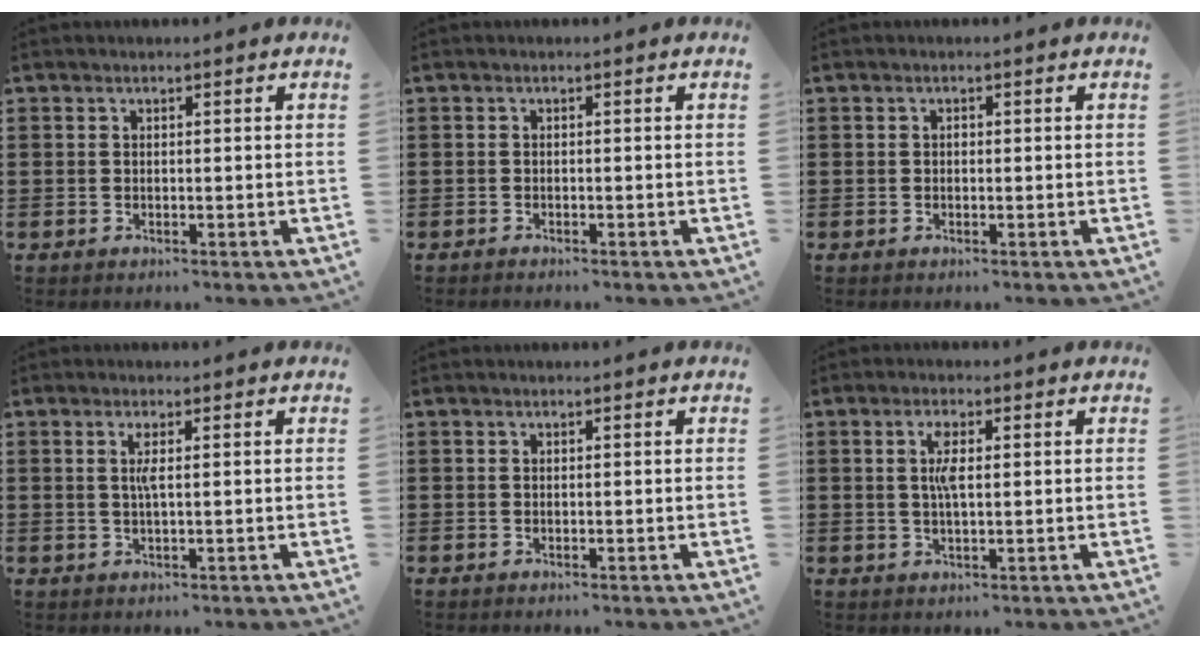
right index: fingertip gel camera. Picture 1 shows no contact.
{"total": 0.6, "force": [-0.6, 0.1, -0.1], "torque": [0.000, -0.003, -0.013]}
{"total": 0.5, "force": [-0.1, 0.3, 0.4], "torque": [-0.010, -0.002, -0.002]}
{"total": 2.1, "force": [0.4, 0.1, 2.0], "torque": [-0.043, -0.003, 0.006]}
{"total": 0.0}
{"total": 3.5, "force": [0.6, 1.1, 3.2], "torque": [-0.066, 0.005, 0.008]}